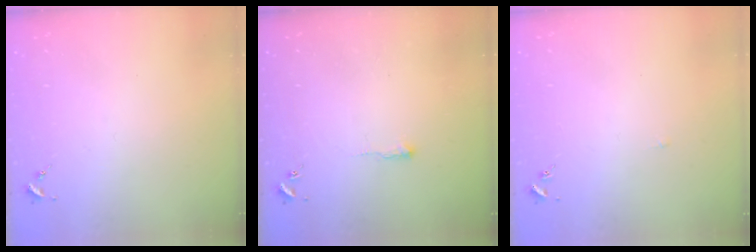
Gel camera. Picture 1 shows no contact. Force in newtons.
{"total": 2.4, "press": 2.4, "slide": 0.4}
{"total": 2.6, "press": 2.6, "slide": 0.3}